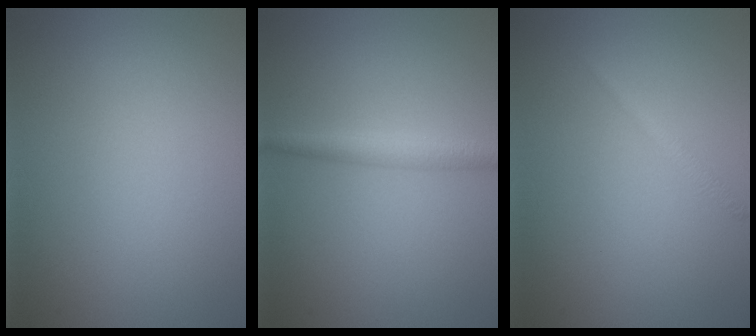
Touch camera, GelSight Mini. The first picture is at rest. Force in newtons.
{"total": 2.3, "press": 2.3, "slide": 0.1}
{"total": 0.9, "press": 0.9, "slide": 0.1}